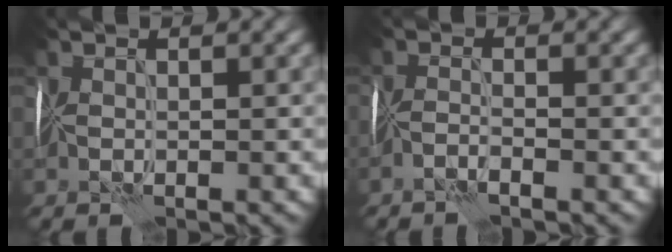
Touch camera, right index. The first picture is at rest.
{"total": 1.4, "force": [-1.2, -0.4, 0.5], "torque": [-0.017, 0.001, -0.031]}